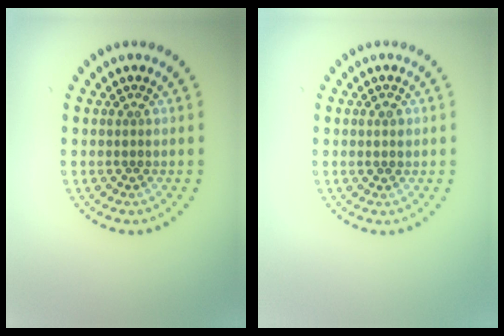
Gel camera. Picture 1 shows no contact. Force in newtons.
{"total": 1.0, "press": 1.0, "slide": 0.3}